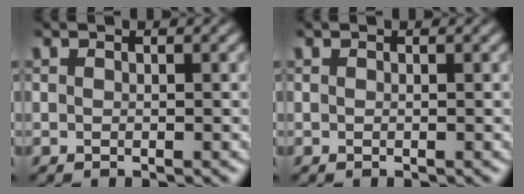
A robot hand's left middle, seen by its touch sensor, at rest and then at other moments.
{"total": 0.0}